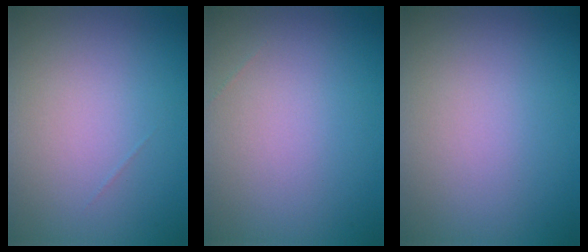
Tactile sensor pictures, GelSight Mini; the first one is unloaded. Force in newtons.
{"total": 0.0}
{"total": 0.0}